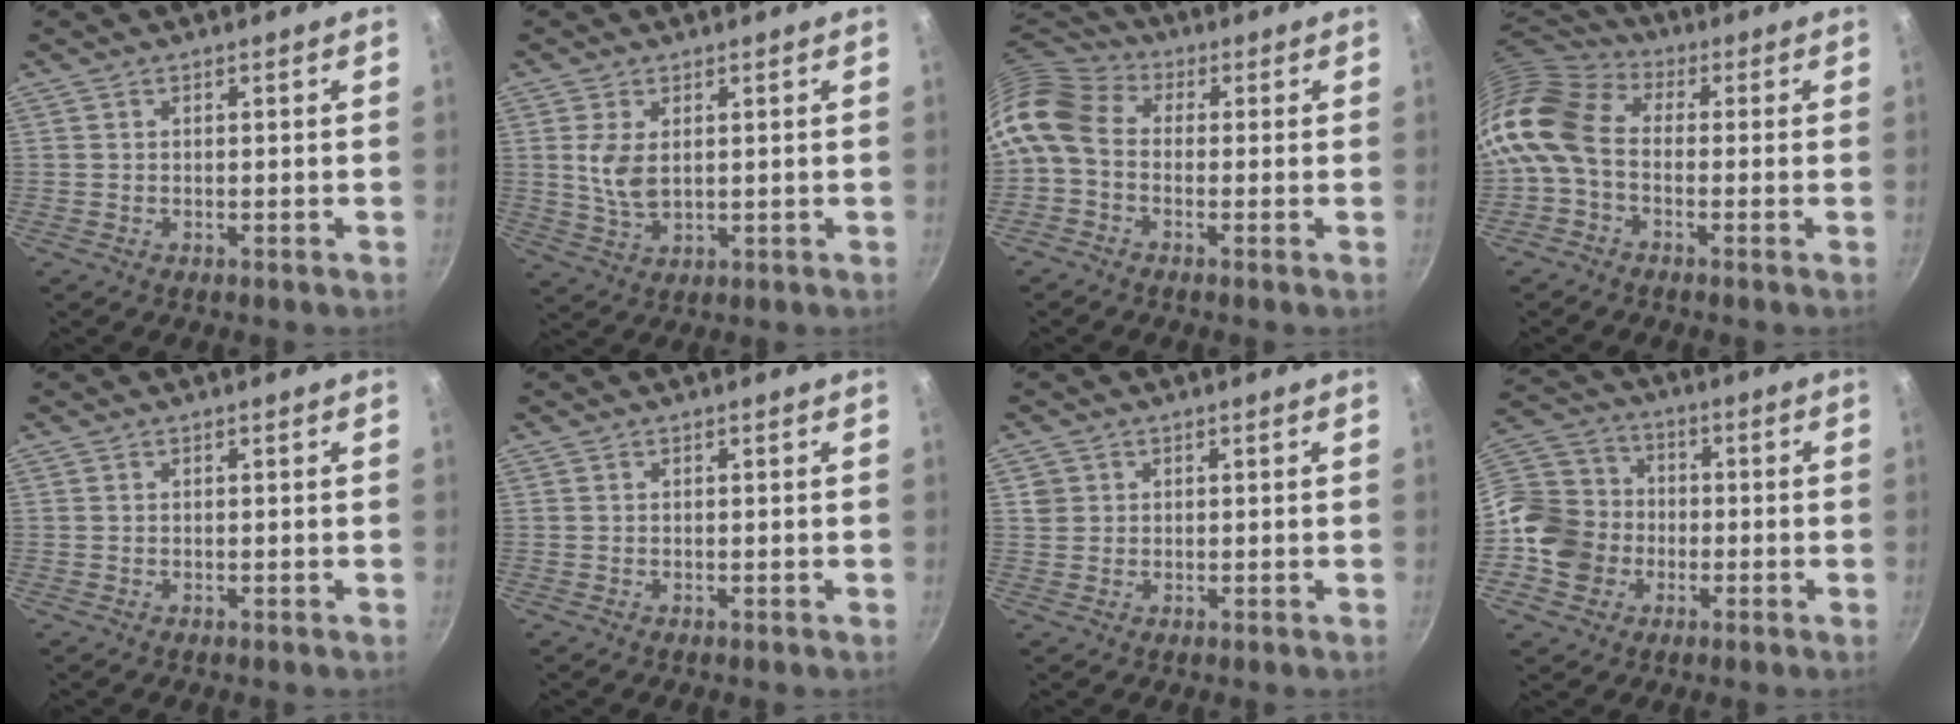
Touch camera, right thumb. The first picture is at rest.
{"total": 5.6, "force": [1.2, 3.1, 4.5], "torque": [-0.089, -0.012, 0.029]}
{"total": 11.0, "force": [-1.1, 8.1, 7.5], "torque": [-0.154, 0.033, -0.044]}
{"total": 11.9, "force": [-2.2, 8.1, 8.4], "torque": [-0.161, 0.037, -0.067]}
{"total": 0.0}
{"total": 0.0}
{"total": 2.1, "force": [0.6, 2.0, 0.5], "torque": [0.004, 0.009, 0.010]}
{"total": 14.9, "force": [-3.5, 12.8, 6.7], "torque": [-0.110, 0.041, -0.075]}